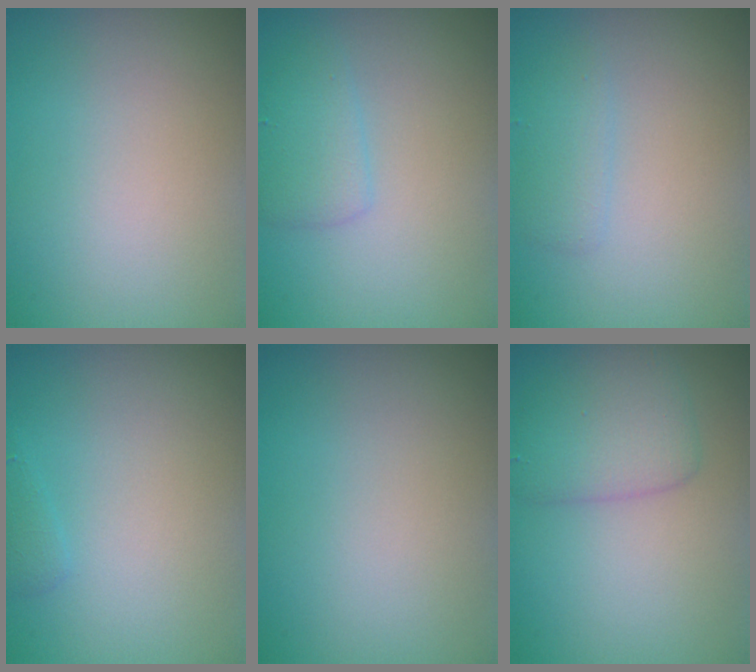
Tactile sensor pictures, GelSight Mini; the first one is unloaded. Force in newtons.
{"total": 2.1, "press": 2.1, "slide": 0.1}
{"total": 1.4, "press": 1.4, "slide": 0.1}
{"total": 0.8, "press": 0.8, "slide": 0.1}
{"total": 0.0}
{"total": 3.2, "press": 3.1, "slide": 0.1}